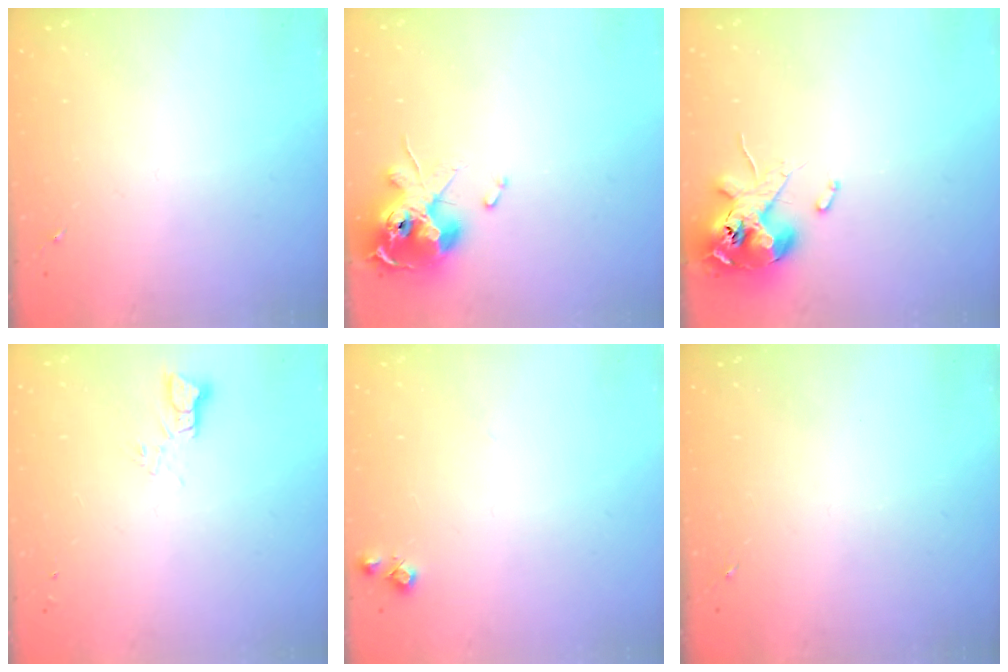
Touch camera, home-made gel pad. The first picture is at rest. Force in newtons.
{"total": 13.0, "press": 12.9, "slide": 1.8}
{"total": 12.1, "press": 12.0, "slide": 2.0}
{"total": 3.4, "press": 3.4, "slide": 0.1}
{"total": 6.6, "press": 6.6, "slide": 0.6}
{"total": 0.0}